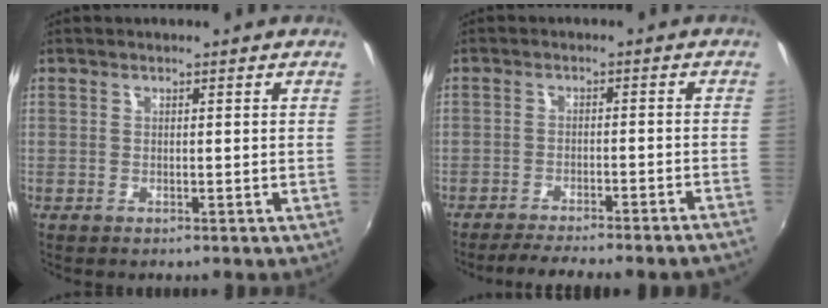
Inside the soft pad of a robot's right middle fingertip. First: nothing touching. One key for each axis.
{"total": 9.8, "fx": -8.8, "fy": -0.4, "fz": 4.2, "tx": -0.085, "ty": -0.015, "tz": -0.122}